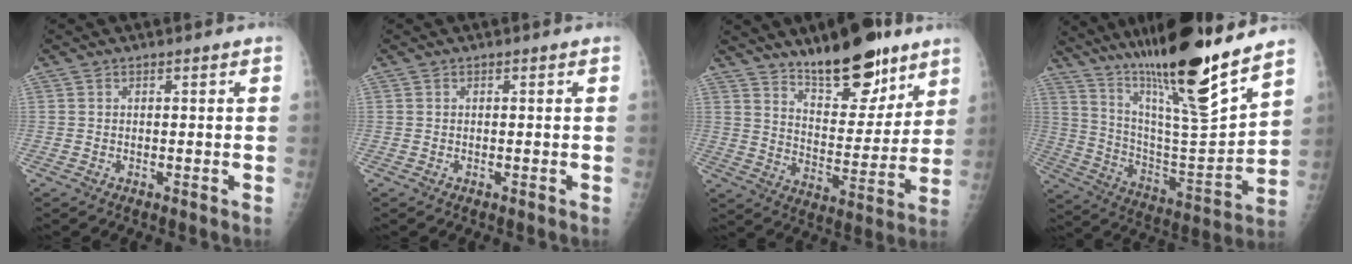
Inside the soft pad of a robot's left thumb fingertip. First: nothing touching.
{"total": 0.0}
{"total": 16.6, "force": [12.0, 6.3, 9.6], "torque": [-0.095, -0.086, 0.195]}
{"total": 25.1, "force": [19.2, 1.9, 16.0], "torque": [-0.248, -0.091, 0.329]}